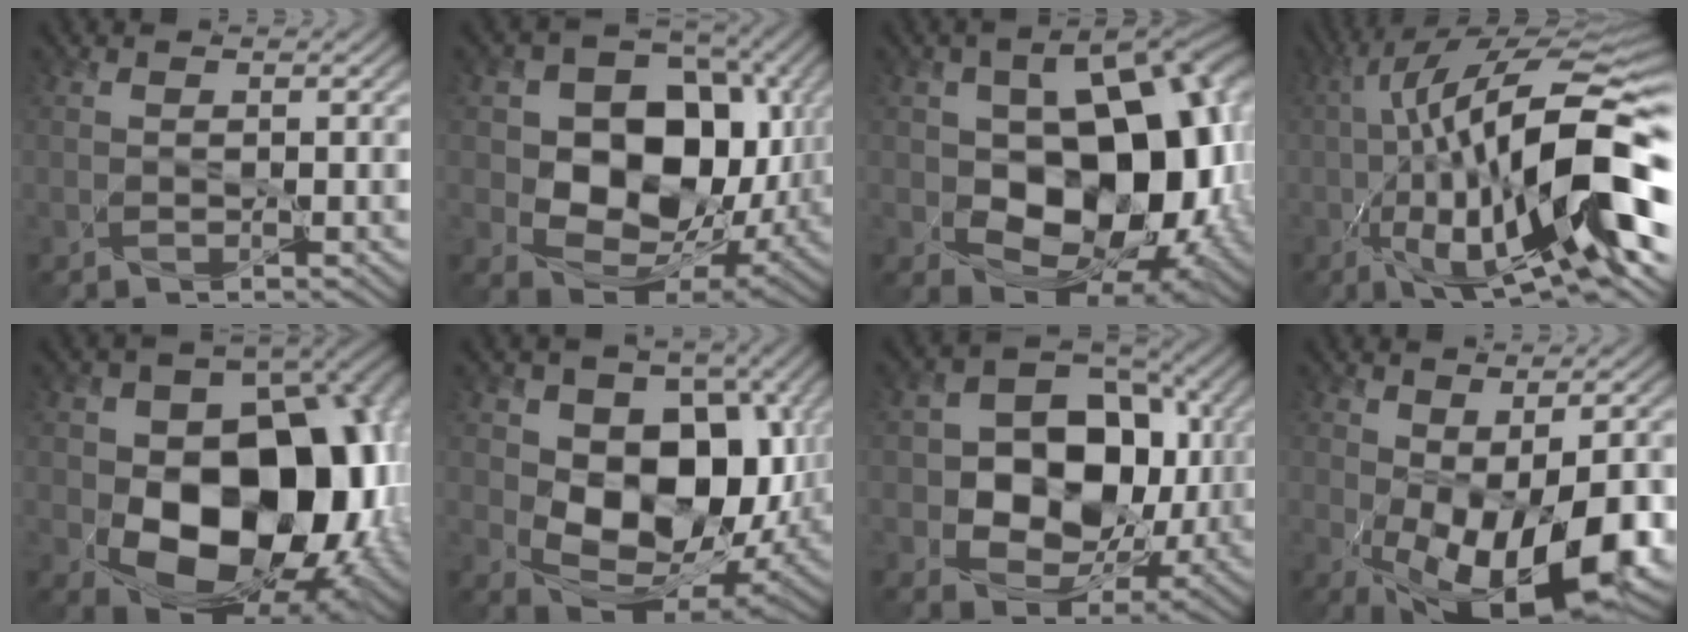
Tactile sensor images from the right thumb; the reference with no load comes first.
{"total": 14.3, "force": [0.9, 10.9, 9.2], "torque": [-0.145, -0.014, 0.018]}
{"total": 17.9, "force": [-0.7, 11.8, 13.5], "torque": [-0.164, -0.029, 0.005]}
{"total": 21.0, "force": [-4.6, 6.8, 19.3], "torque": [-0.299, 0.004, -0.078]}
{"total": 17.0, "force": [-2.6, 12.0, 11.8], "torque": [-0.145, -0.042, -0.032]}
{"total": 13.2, "force": [0.5, 9.5, 9.2], "torque": [-0.135, -0.031, 0.014]}
{"total": 13.1, "force": [0.0, 10.4, 7.9], "torque": [-0.125, -0.001, -0.008]}
{"total": 13.1, "force": [-3.5, 6.3, 10.9], "torque": [-0.190, -0.039, -0.037]}